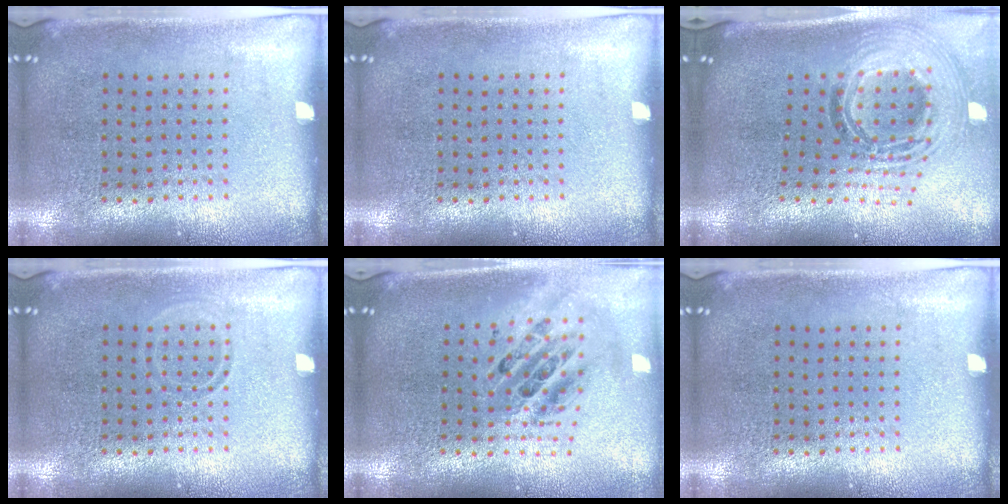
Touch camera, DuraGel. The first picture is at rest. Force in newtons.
{"total": 0.0}
{"total": 2.1, "press": 1.6, "slide": 1.3}
{"total": 0.8, "press": 0.8, "slide": 0.3}
{"total": 2.1, "press": 1.6, "slide": 1.4}
{"total": 0.0}